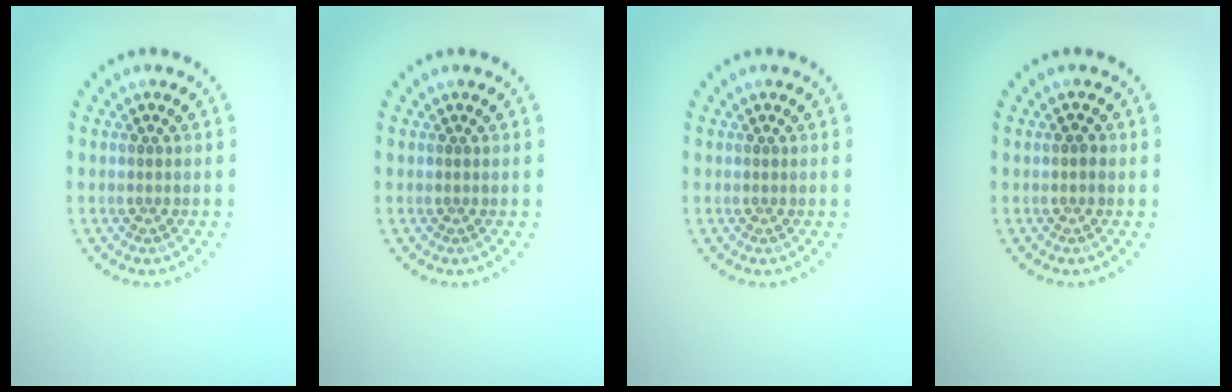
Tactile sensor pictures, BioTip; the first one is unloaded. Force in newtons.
{"total": 0.0}
{"total": 0.0}
{"total": 0.8, "press": 0.8, "slide": 0.1}